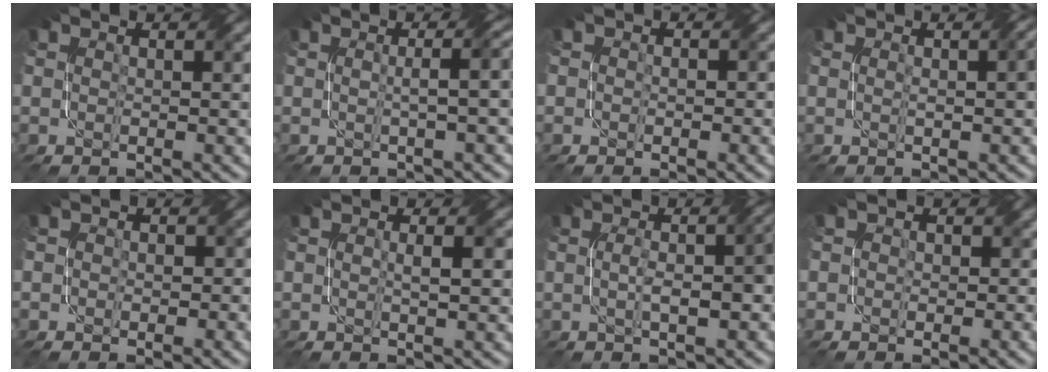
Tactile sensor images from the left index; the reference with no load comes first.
{"total": 3.7, "force": [0.1, 1.2, 3.5], "torque": [-0.030, 0.019, 0.002]}
{"total": 1.1, "force": [0.0, 0.9, 0.6], "torque": [-0.006, -0.004, -0.004]}
{"total": 2.8, "force": [0.3, 0.9, 2.6], "torque": [-0.019, 0.011, 0.000]}
{"total": 1.8, "force": [0.1, 1.6, 0.7], "torque": [0.002, 0.003, -0.012]}
{"total": 1.7, "force": [0.2, 0.3, 1.7], "torque": [-0.025, 0.002, 0.002]}
{"total": 4.5, "force": [-0.2, 1.2, 4.4], "torque": [-0.060, 0.007, -0.001]}
{"total": 2.4, "force": [0.4, 2.2, 0.9], "torque": [0.004, 0.006, -0.015]}